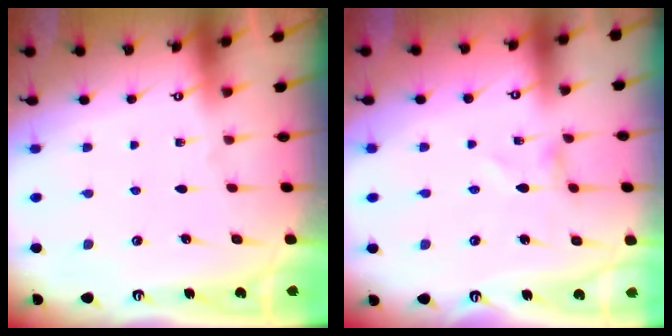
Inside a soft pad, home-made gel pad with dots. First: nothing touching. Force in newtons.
{"total": 0.0}